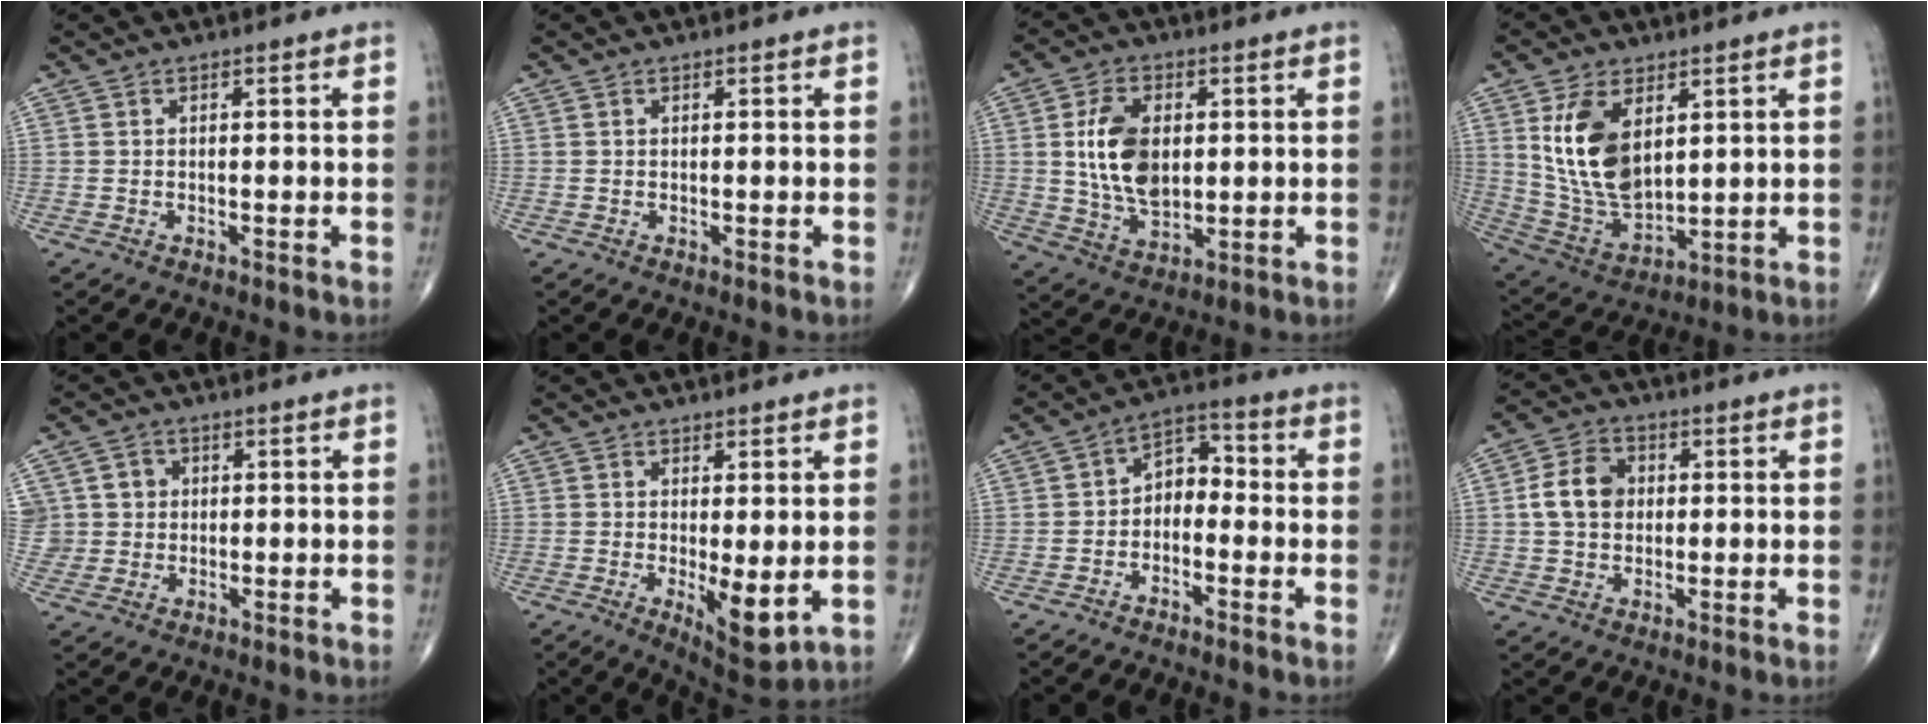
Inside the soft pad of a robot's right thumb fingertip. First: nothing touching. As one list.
[{"total": 0.0}, {"total": 12.1, "force": [1.6, 7.4, 9.4], "torque": [-0.160, -0.010, 0.036]}, {"total": 14.9, "force": [4.5, 8.4, 11.4], "torque": [-0.203, -0.025, 0.105]}, {"total": 5.5, "force": [1.3, 5.3, 0.8], "torque": [0.015, 0.002, 0.023]}, {"total": 7.3, "force": [-1.0, 2.6, 6.8], "torque": [-0.097, -0.023, -0.005]}, {"total": 6.0, "force": [-1.5, 4.2, 4.1], "torque": [-0.043, 0.039, -0.042]}, {"total": 7.7, "force": [0.8, 6.0, 4.9], "torque": [-0.075, 0.012, 0.008]}]